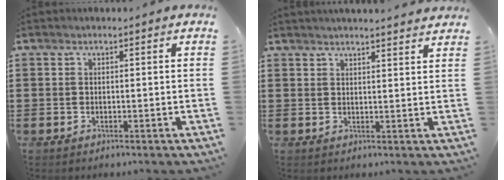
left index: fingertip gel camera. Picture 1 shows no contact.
{"total": 2.4, "force": [2.4, -0.3, 0.2], "torque": [-0.011, -0.006, 0.046]}